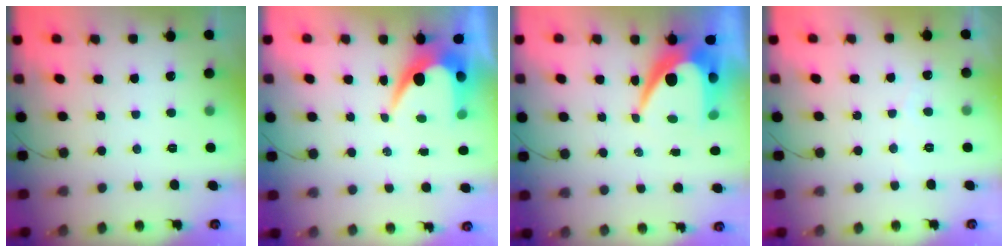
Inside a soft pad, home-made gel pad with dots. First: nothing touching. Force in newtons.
{"total": 6.7, "press": 6.6, "slide": 0.5}
{"total": 11.2, "press": 11.2, "slide": 0.6}
{"total": 1.9, "press": 1.9, "slide": 0.2}